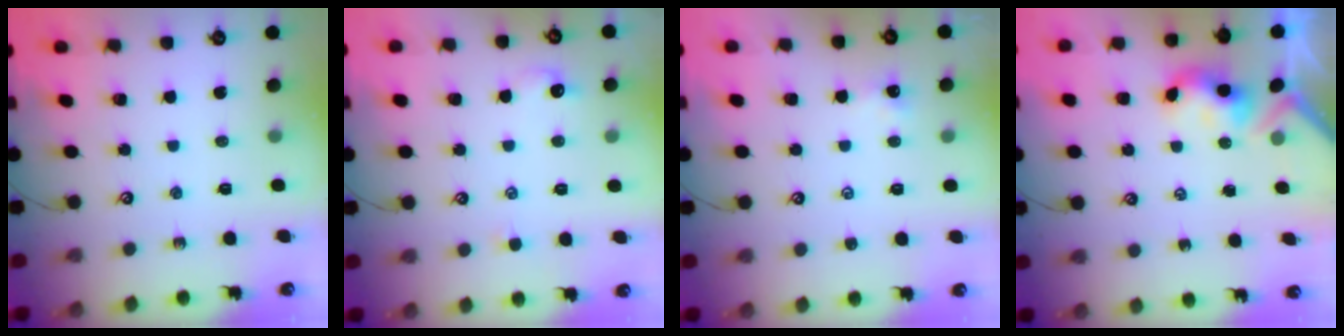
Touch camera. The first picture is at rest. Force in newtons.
{"total": 1.3, "press": 1.2, "slide": 0.4}
{"total": 0.0}
{"total": 3.4, "press": 3.4, "slide": 0.3}